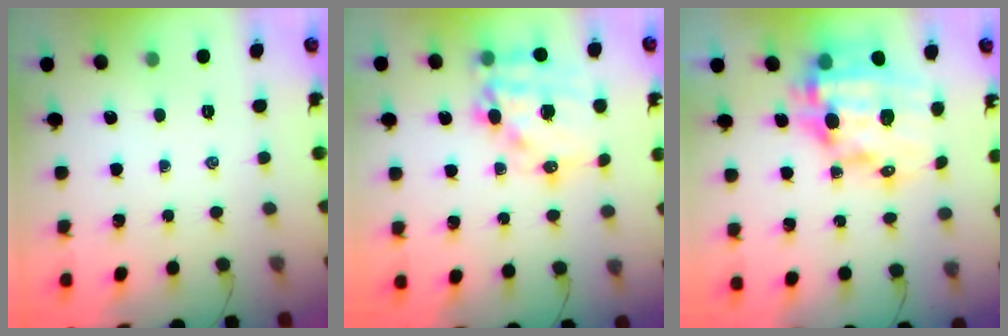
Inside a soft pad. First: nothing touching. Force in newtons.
{"total": 16.2, "press": 15.7, "slide": 4.0}
{"total": 16.2, "press": 15.8, "slide": 3.5}